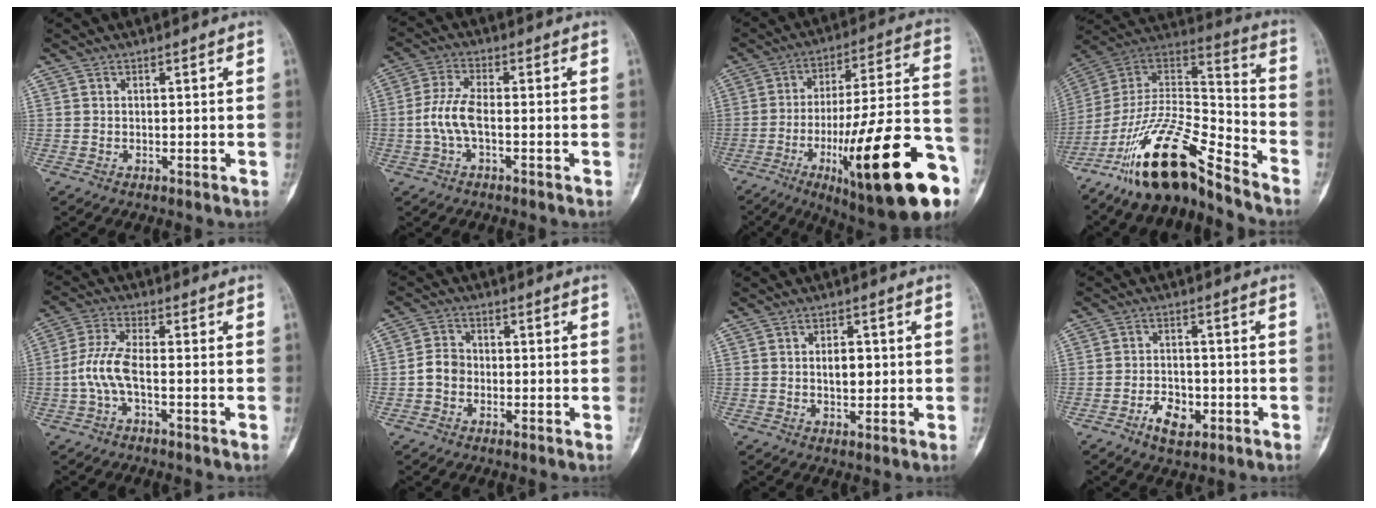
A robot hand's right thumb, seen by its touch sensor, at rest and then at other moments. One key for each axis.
{"total": 6.1, "fx": -1.3, "fy": 2.4, "fz": 5.5, "tx": -0.134, "ty": 0.016, "tz": -0.028}
{"total": 28.8, "fx": -11.6, "fy": 6.2, "fz": 25.6, "tx": -0.356, "ty": 0.041, "tz": -0.169}
{"total": 17.2, "fx": -13.6, "fy": 4.2, "fz": 9.7, "tx": -0.170, "ty": 0.101, "tz": -0.254}
{"total": 6.4, "fx": -1.7, "fy": 2.1, "fz": 5.8, "tx": -0.144, "ty": 0.019, "tz": -0.038}
{"total": 4.2, "fx": -0.9, "fy": 3.5, "fz": 2.2, "tx": -0.030, "ty": 0.015, "tz": -0.025}
{"total": 3.9, "fx": 0.2, "fy": 2.4, "fz": 3.1, "tx": -0.037, "ty": 0.001, "tz": 0.006}
{"total": 5.8, "fx": -2.7, "fy": 3.5, "fz": 3.7, "tx": -0.050, "ty": 0.015, "tz": -0.045}